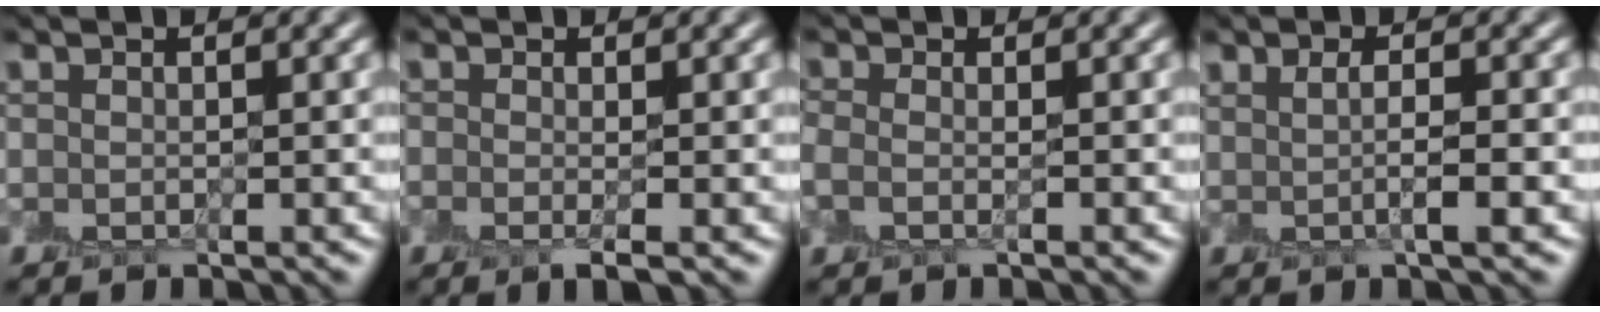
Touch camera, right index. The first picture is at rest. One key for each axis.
{"total": 1.3, "fx": -0.6, "fy": 0.2, "fz": 1.1, "tx": -0.018, "ty": -0.006, "tz": -0.011}
{"total": 1.1, "fx": -0.4, "fy": 0.6, "fz": 0.8, "tx": -0.023, "ty": -0.002, "tz": -0.014}
{"total": 2.1, "fx": -0.2, "fy": 0.6, "fz": 2.0, "tx": -0.032, "ty": -0.001, "tz": -0.003}